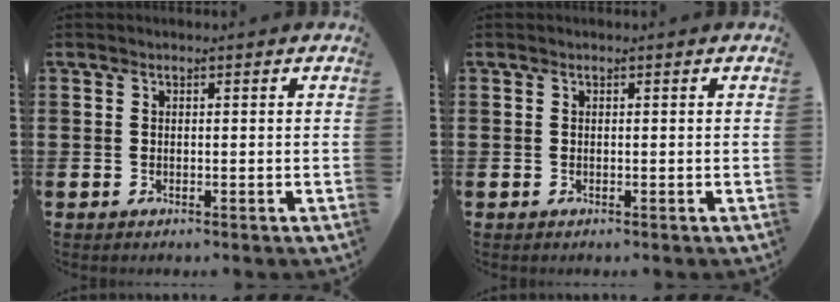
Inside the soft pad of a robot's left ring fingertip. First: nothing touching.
{"total": 0.0}